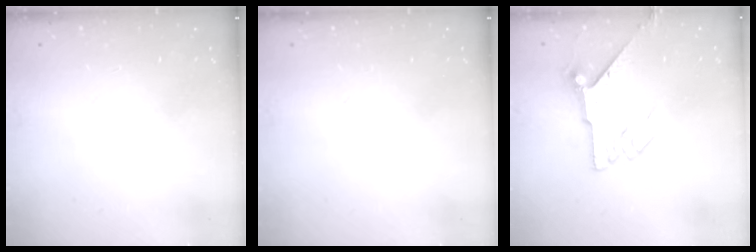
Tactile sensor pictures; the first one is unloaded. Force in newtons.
{"total": 0.0}
{"total": 7.5, "press": 7.5, "slide": 0.3}